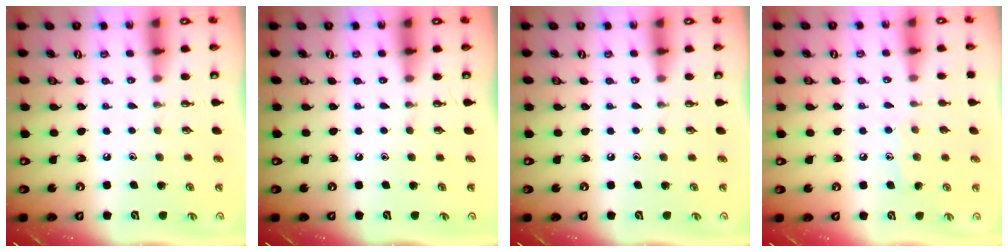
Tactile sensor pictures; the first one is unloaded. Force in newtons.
{"total": 0.0}
{"total": 0.0}
{"total": 6.6, "press": 6.6, "slide": 0.4}